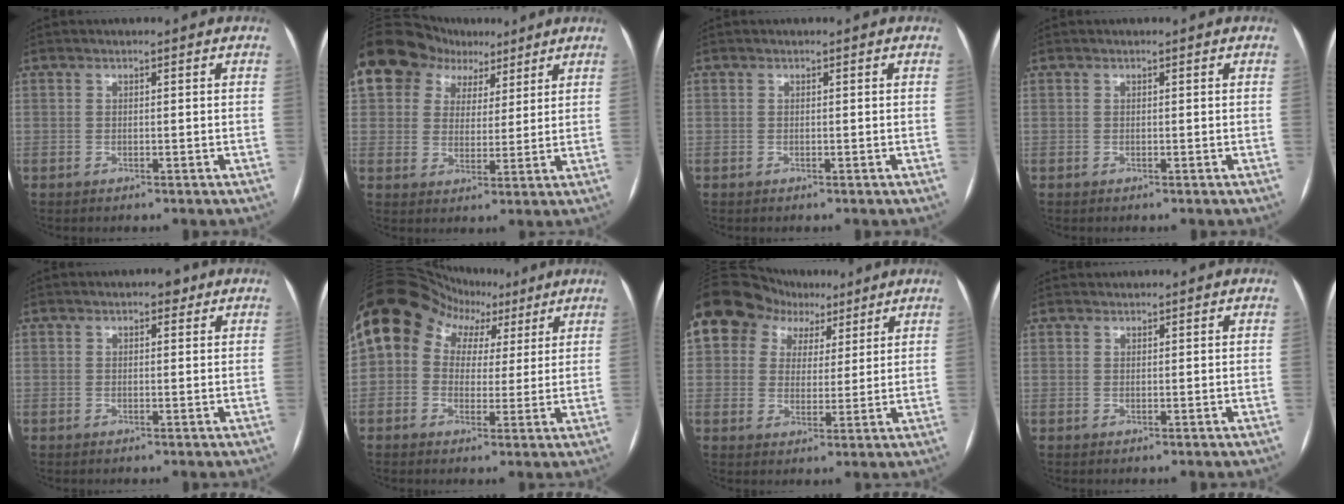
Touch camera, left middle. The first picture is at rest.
{"total": 15.8, "force": [9.4, 11.4, 5.5], "torque": [-0.146, 0.066, 0.168]}
{"total": 0.0}
{"total": 0.0}
{"total": 2.0, "force": [1.3, 0.9, 1.2], "torque": [-0.017, 0.008, 0.014]}
{"total": 12.2, "force": [5.3, 9.4, 5.6], "torque": [-0.095, 0.063, 0.083]}
{"total": 13.7, "force": [7.9, 10.2, 4.9], "torque": [-0.115, 0.062, 0.139]}
{"total": 1.7, "force": [0.4, -1.2, -1.2], "torque": [0.023, 0.006, 0.011]}